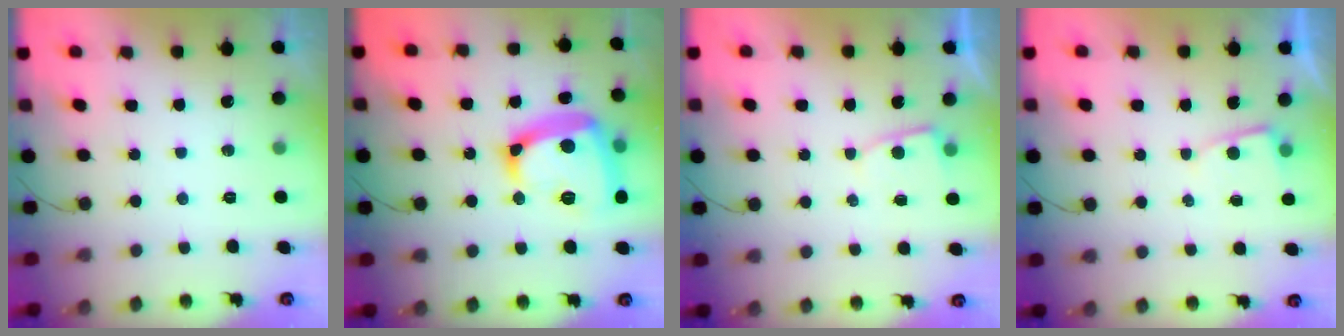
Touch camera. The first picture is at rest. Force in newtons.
{"total": 19.9, "press": 19.9, "slide": 1.7}
{"total": 3.6, "press": 3.6, "slide": 0.4}
{"total": 2.5, "press": 2.4, "slide": 0.4}